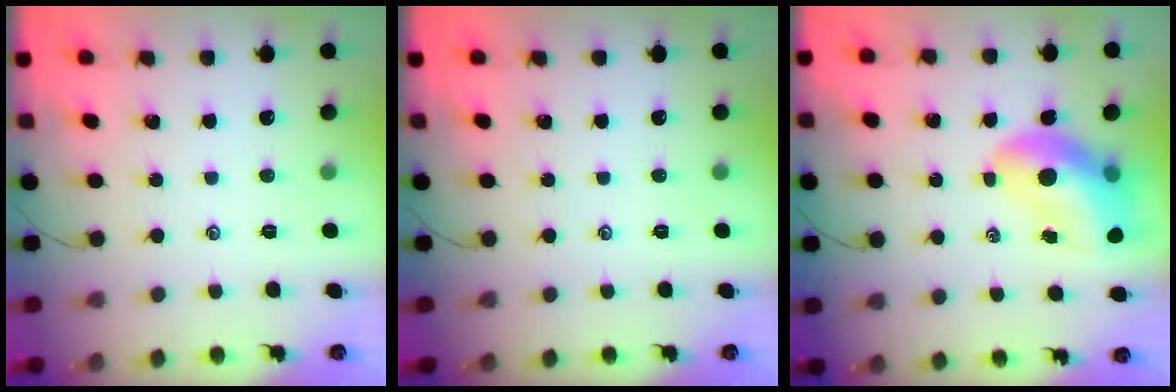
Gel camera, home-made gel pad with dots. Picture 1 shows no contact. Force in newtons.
{"total": 0.0}
{"total": 13.3, "press": 12.7, "slide": 4.0}